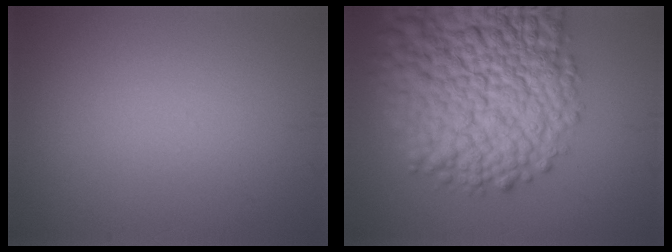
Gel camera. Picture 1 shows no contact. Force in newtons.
{"total": 16.3, "press": 16.3, "slide": 0.7}